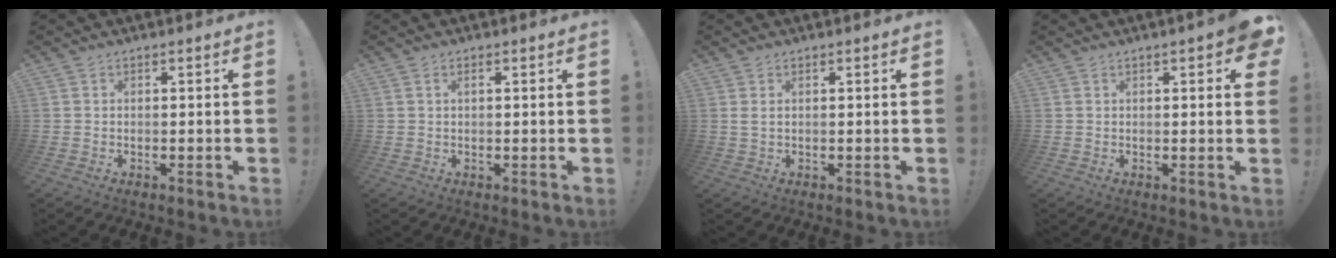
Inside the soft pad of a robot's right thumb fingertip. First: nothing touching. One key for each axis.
{"total": 0.9, "fx": 0.3, "fy": 0.2, "fz": 0.9, "tx": -0.015, "ty": 0.001, "tz": 0.005}
{"total": 1.5, "fx": 0.8, "fy": 0.0, "fz": 1.3, "tx": -0.019, "ty": -0.002, "tz": 0.012}
{"total": 3.8, "fx": 1.8, "fy": 0.8, "fz": 3.2, "tx": -0.035, "ty": -0.010, "tz": 0.026}